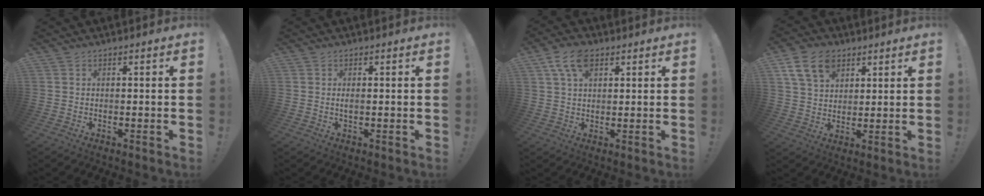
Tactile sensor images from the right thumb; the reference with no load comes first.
{"total": 1.0, "force": [-0.2, 0.2, 1.0], "torque": [-0.014, 0.000, -0.005]}
{"total": 8.3, "force": [3.9, 4.6, 5.7], "torque": [-0.102, 0.000, 0.074]}
{"total": 12.0, "force": [6.4, 8.1, 6.2], "torque": [-0.102, -0.021, 0.123]}